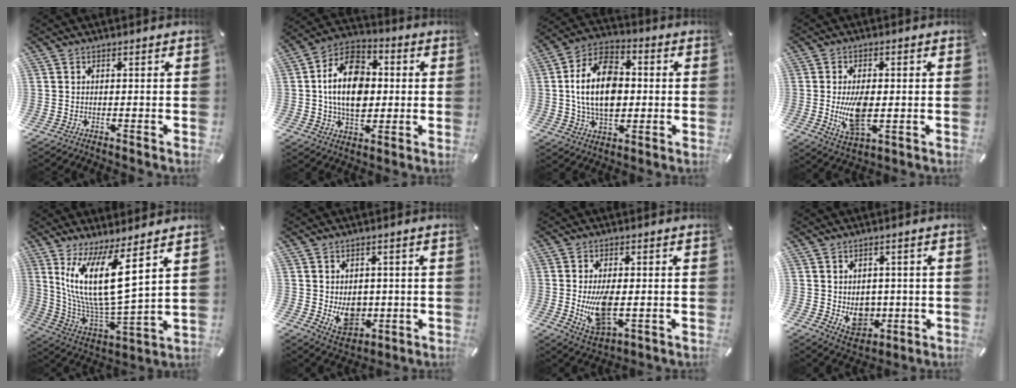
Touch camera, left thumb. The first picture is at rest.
{"total": 15.7, "force": [0.5, 11.3, 10.9], "torque": [-0.206, 0.012, 0.007]}
{"total": 16.1, "force": [0.3, 11.0, 11.8], "torque": [-0.236, 0.007, 0.003]}
{"total": 10.0, "force": [-0.5, 5.3, 8.4], "torque": [-0.167, -0.014, -0.009]}
{"total": 17.4, "force": [8.3, 4.3, 14.7], "torque": [-0.319, -0.058, 0.132]}
{"total": 8.2, "force": [-0.5, 6.9, 4.4], "torque": [-0.055, -0.002, -0.004]}
{"total": 10.8, "force": [-0.7, 5.9, 8.9], "torque": [-0.181, -0.014, -0.012]}
{"total": 7.5, "force": [-0.2, 6.6, 3.5], "torque": [-0.036, -0.004, 0.003]}